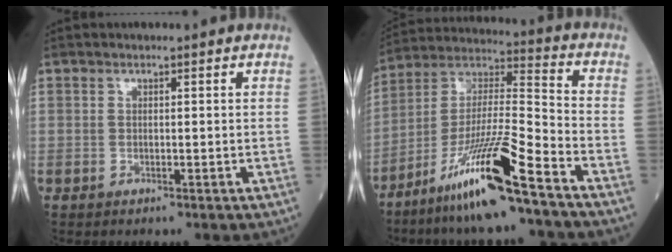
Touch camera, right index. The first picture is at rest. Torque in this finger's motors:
{"motor_torque": [1.84, -0.31, 1.06, 0.21]}